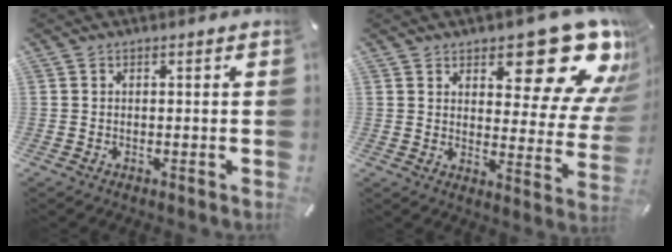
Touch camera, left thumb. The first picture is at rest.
{"total": 18.5, "force": [11.9, 8.7, 11.2], "torque": [-0.118, -0.099, 0.194]}